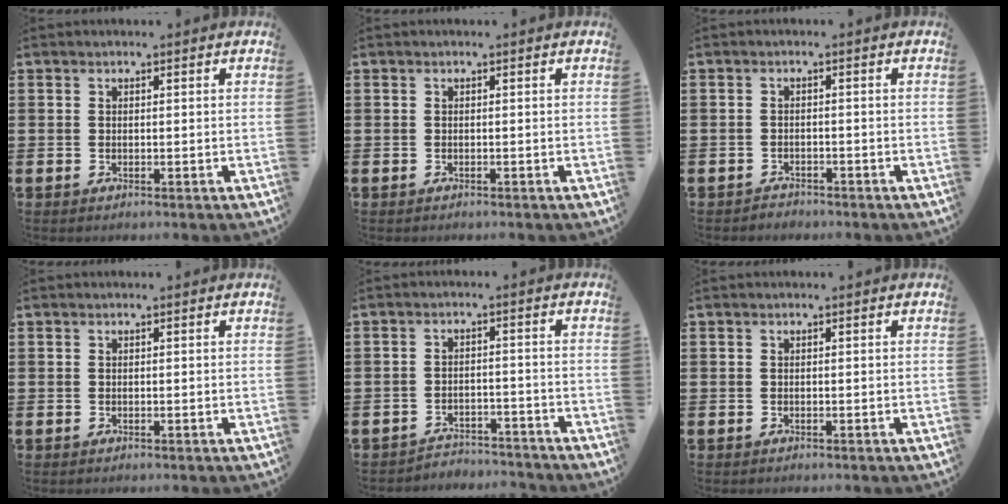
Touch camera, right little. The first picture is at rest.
{"total": 0.0}
{"total": 1.2, "force": [-1.1, 0.2, -0.1], "torque": [-0.001, 0.003, -0.025]}
{"total": 0.0}
{"total": 2.8, "force": [-2.8, 0.2, -0.3], "torque": [-0.004, 0.004, -0.062]}
{"total": 0.0}